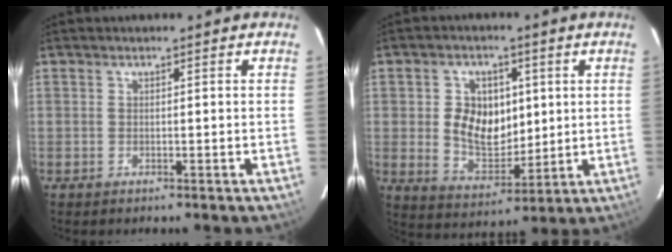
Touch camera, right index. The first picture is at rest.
{"total": 10.0, "force": [1.3, 7.5, 6.5], "torque": [-0.128, 0.005, 0.035]}